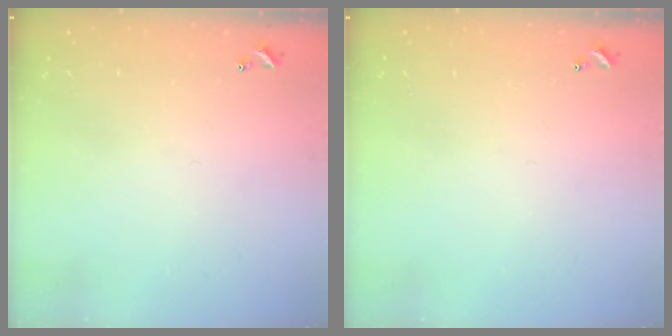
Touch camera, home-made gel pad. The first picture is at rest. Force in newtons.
{"total": 0.0}